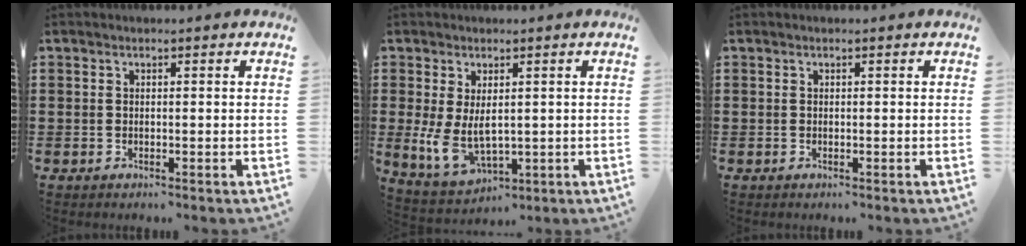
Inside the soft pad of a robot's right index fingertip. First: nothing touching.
{"total": 6.2, "force": [0.3, 3.6, 5.1], "torque": [-0.122, -0.004, 0.005]}
{"total": 0.0}